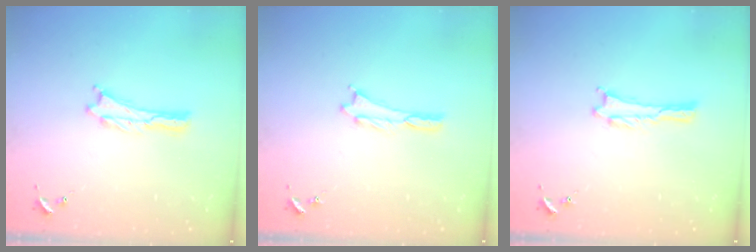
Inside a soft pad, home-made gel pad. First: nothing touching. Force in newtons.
{"total": 0.0}
{"total": 0.0}